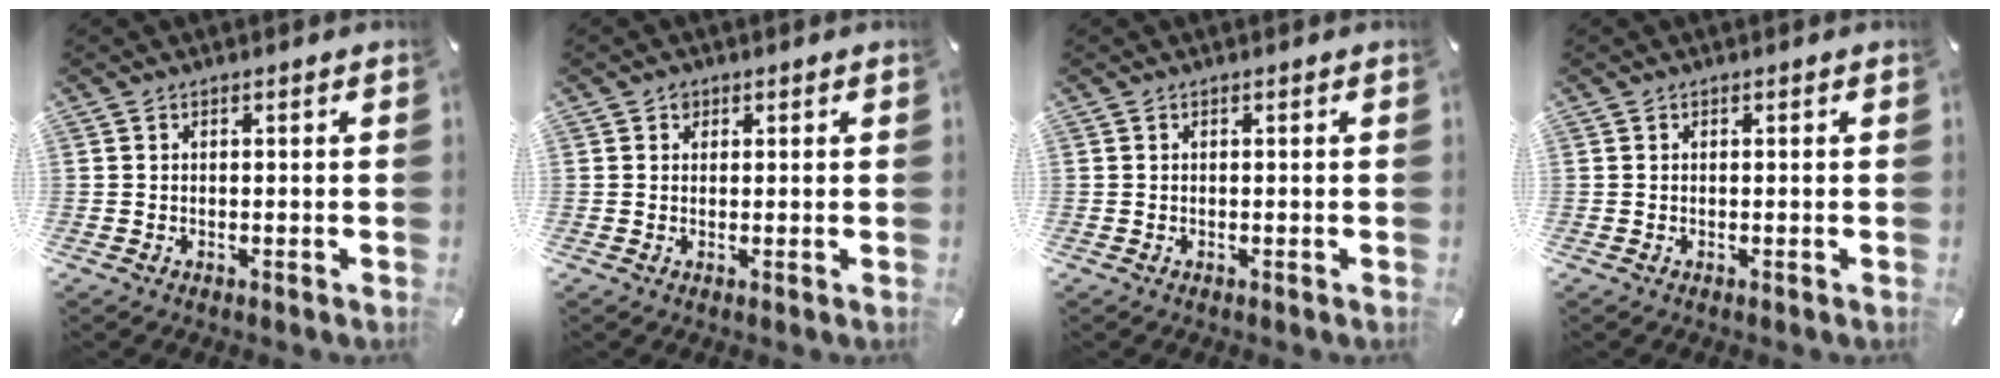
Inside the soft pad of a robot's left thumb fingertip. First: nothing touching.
{"total": 1.3, "force": [0.4, 1.2, 0.1], "torque": [0.005, 0.002, 0.004]}
{"total": 0.0}
{"total": 0.0}